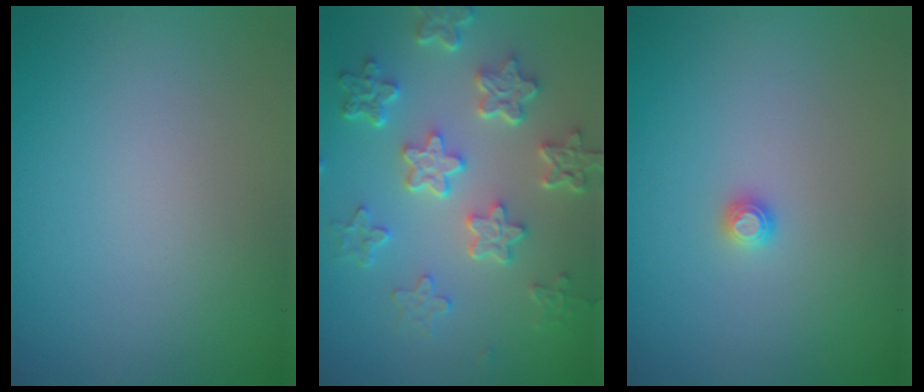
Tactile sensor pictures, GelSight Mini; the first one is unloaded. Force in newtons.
{"total": 5.8, "press": 4.4, "slide": 3.8}
{"total": 0.8, "press": 0.8, "slide": 0.1}